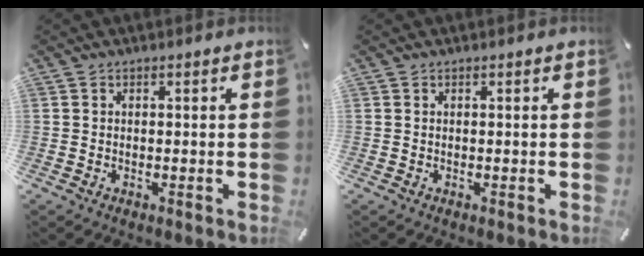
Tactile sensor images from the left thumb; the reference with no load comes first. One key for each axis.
{"total": 0.0}